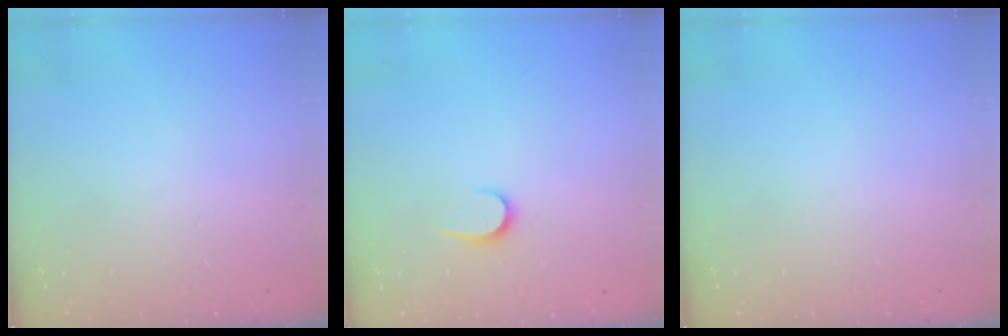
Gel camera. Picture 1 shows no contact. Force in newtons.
{"total": 5.0, "press": 5.0, "slide": 0.5}
{"total": 0.0}